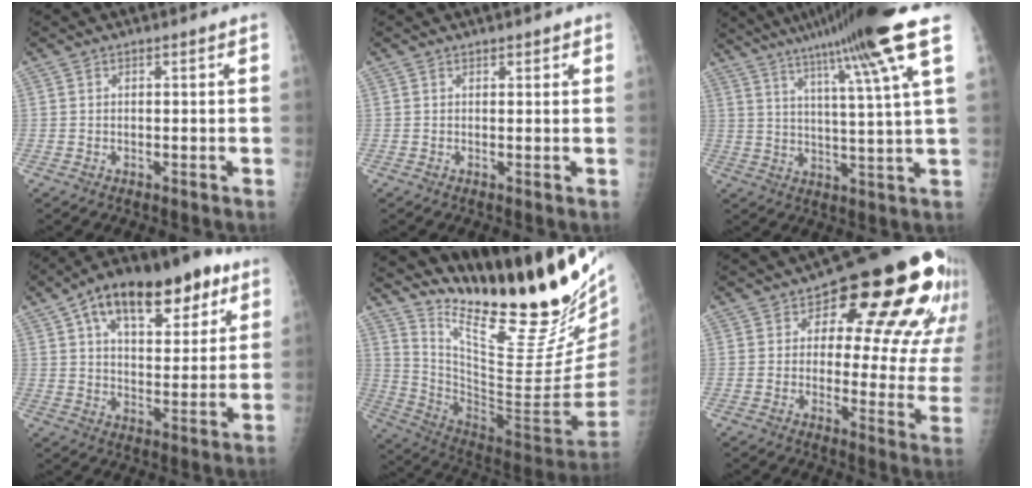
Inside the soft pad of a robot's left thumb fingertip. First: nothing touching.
{"total": 1.1, "force": [1.0, 0.4, 0.4], "torque": [-0.001, -0.004, 0.011]}
{"total": 18.1, "force": [11.2, -0.8, 14.2], "torque": [-0.215, -0.031, 0.161]}
{"total": 21.4, "force": [10.8, 10.6, 15.0], "torque": [-0.205, -0.004, 0.171]}
{"total": 32.2, "force": [23.2, 7.1, 21.2], "torque": [-0.310, -0.141, 0.361]}
{"total": 21.6, "force": [11.0, 10.5, 15.3], "torque": [-0.141, -0.041, 0.127]}